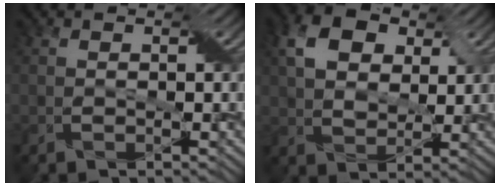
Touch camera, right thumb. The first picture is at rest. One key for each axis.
{"total": 7.8, "fx": 3.4, "fy": 5.1, "fz": 4.7, "tx": -0.114, "ty": 0.009, "tz": 0.056}